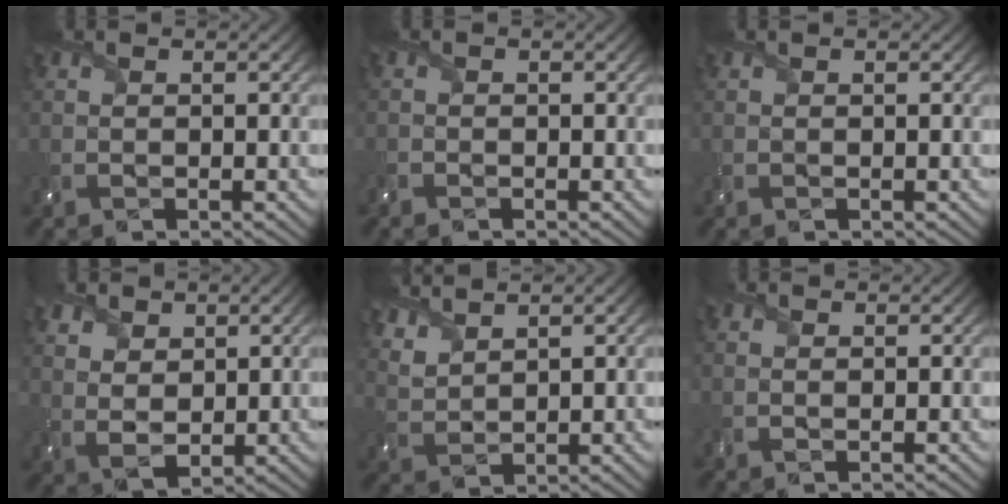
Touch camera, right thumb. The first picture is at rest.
{"total": 0.8, "force": [-0.7, 0.0, -0.3], "torque": [0.008, -0.003, -0.015]}
{"total": 0.0}
{"total": 5.3, "force": [2.9, 3.7, 2.3], "torque": [-0.076, -0.010, 0.061]}
{"total": 5.0, "force": [4.4, 1.3, 2.0], "torque": [-0.060, 0.003, 0.092]}
{"total": 1.2, "force": [0.7, 0.8, 0.5], "torque": [-0.014, -0.001, 0.011]}